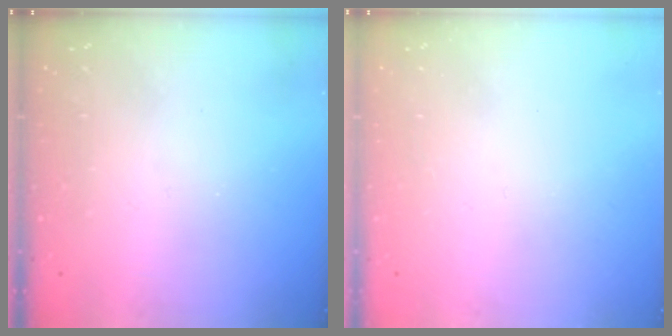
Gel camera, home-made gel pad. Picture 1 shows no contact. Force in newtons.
{"total": 0.0}